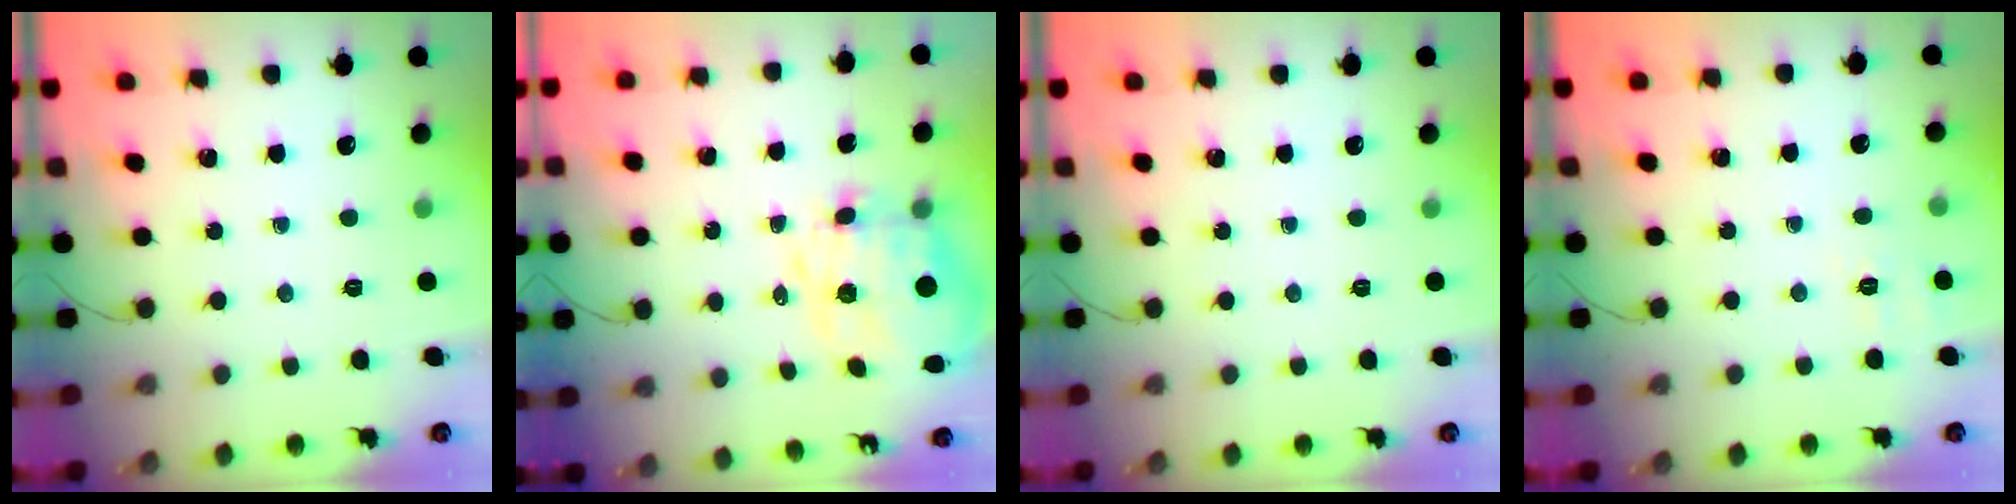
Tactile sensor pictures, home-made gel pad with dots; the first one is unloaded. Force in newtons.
{"total": 8.1, "press": 7.3, "slide": 3.3}
{"total": 0.0}
{"total": 1.8, "press": 0.4, "slide": 1.8}